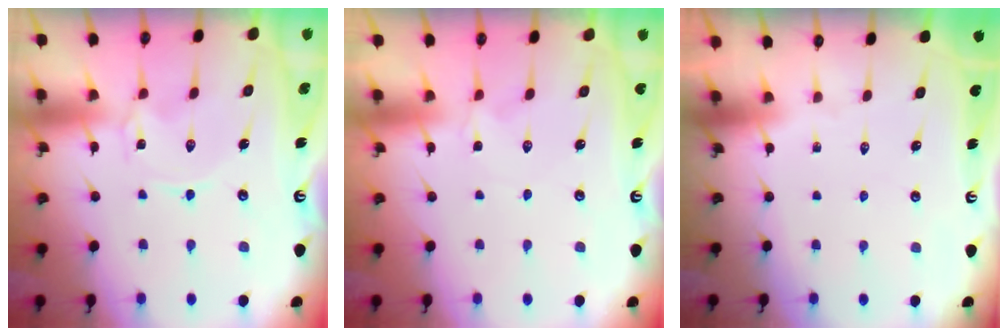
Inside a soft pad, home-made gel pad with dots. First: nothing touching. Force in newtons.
{"total": 1.6, "press": 1.6, "slide": 0.3}
{"total": 0.0}